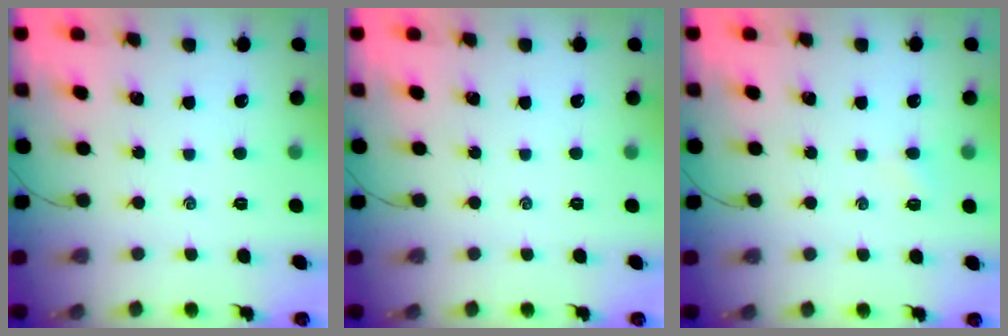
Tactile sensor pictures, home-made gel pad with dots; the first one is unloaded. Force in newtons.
{"total": 0.0}
{"total": 1.6, "press": 1.5, "slide": 0.5}